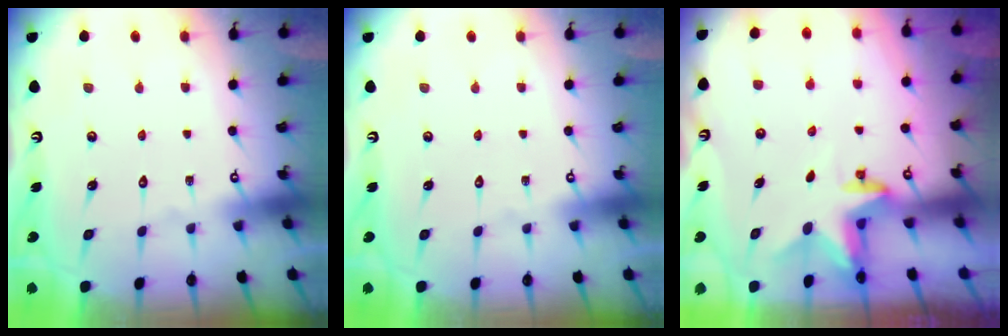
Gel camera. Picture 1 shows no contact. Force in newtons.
{"total": 0.0}
{"total": 2.4, "press": 2.3, "slide": 0.4}